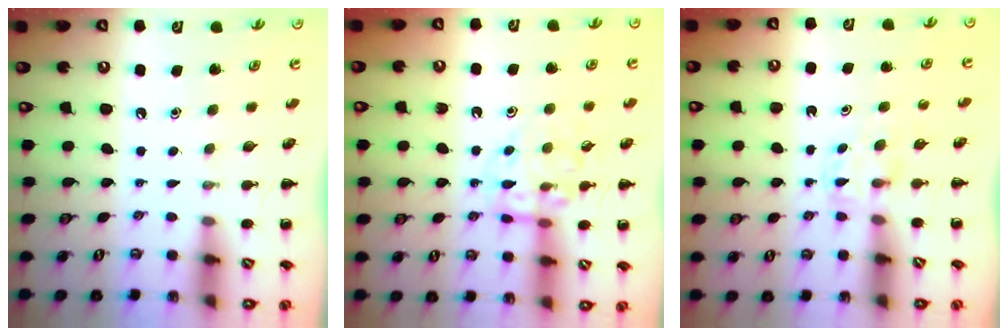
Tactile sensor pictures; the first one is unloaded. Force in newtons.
{"total": 12.4, "press": 12.3, "slide": 1.3}
{"total": 3.0, "press": 2.8, "slide": 1.0}